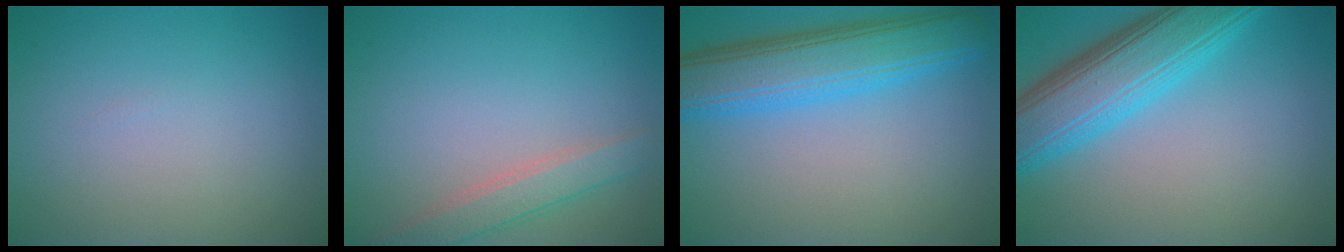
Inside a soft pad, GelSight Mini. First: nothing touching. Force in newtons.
{"total": 2.7, "press": 2.7, "slide": 0.1}
{"total": 7.5, "press": 7.5, "slide": 0.2}
{"total": 8.3, "press": 8.3, "slide": 0.2}